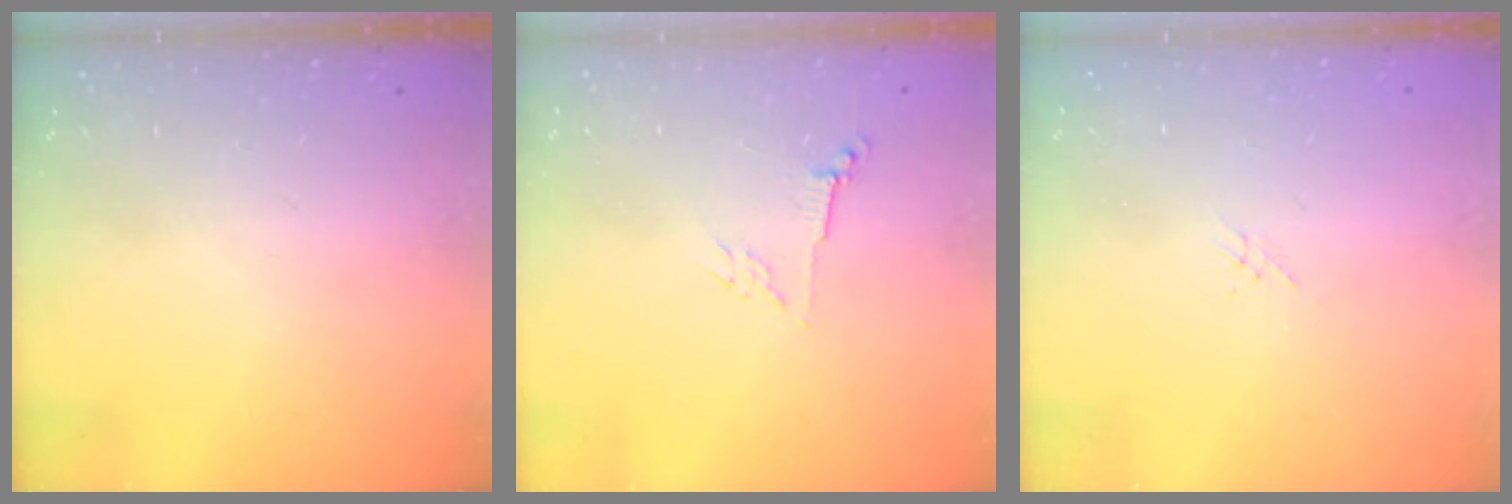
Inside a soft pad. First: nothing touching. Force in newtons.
{"total": 2.8, "press": 2.7, "slide": 0.6}
{"total": 1.3, "press": 1.2, "slide": 0.3}